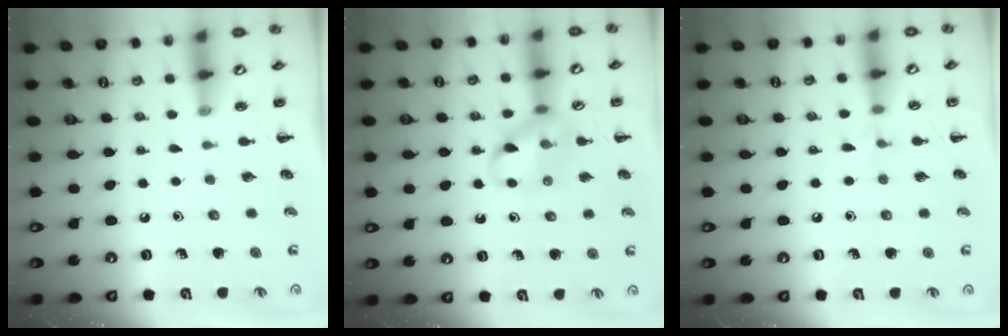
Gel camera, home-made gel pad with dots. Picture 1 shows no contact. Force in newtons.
{"total": 12.3, "press": 12.2, "slide": 1.2}
{"total": 3.7, "press": 3.4, "slide": 1.4}